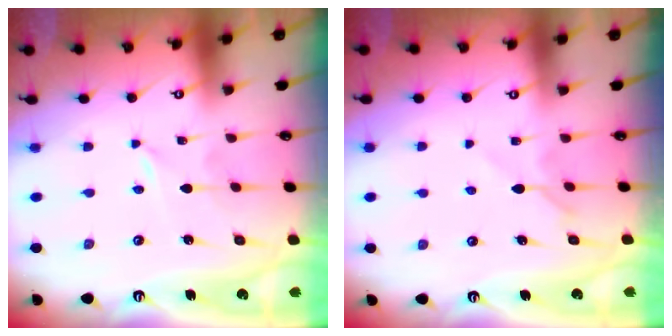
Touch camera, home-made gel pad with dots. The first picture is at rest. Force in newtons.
{"total": 3.9, "press": 3.9, "slide": 0.4}